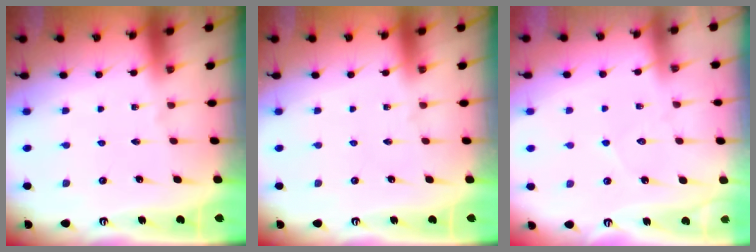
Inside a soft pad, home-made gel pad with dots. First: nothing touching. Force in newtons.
{"total": 0.0}
{"total": 4.5, "press": 4.5, "slide": 0.3}